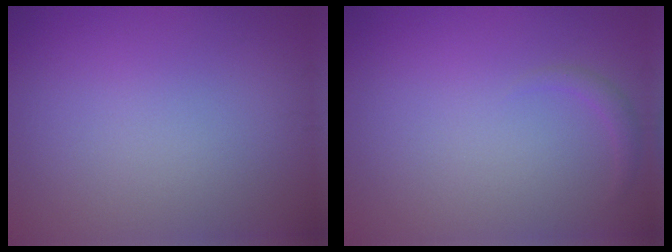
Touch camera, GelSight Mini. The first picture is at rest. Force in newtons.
{"total": 0.8, "press": 0.8, "slide": 0.1}